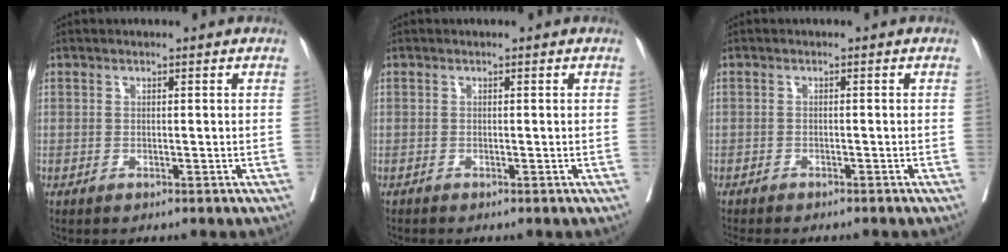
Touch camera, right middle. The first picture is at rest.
{"total": 0.0}
{"total": 6.2, "force": [-5.4, 1.3, 2.8], "torque": [-0.032, -0.007, -0.075]}